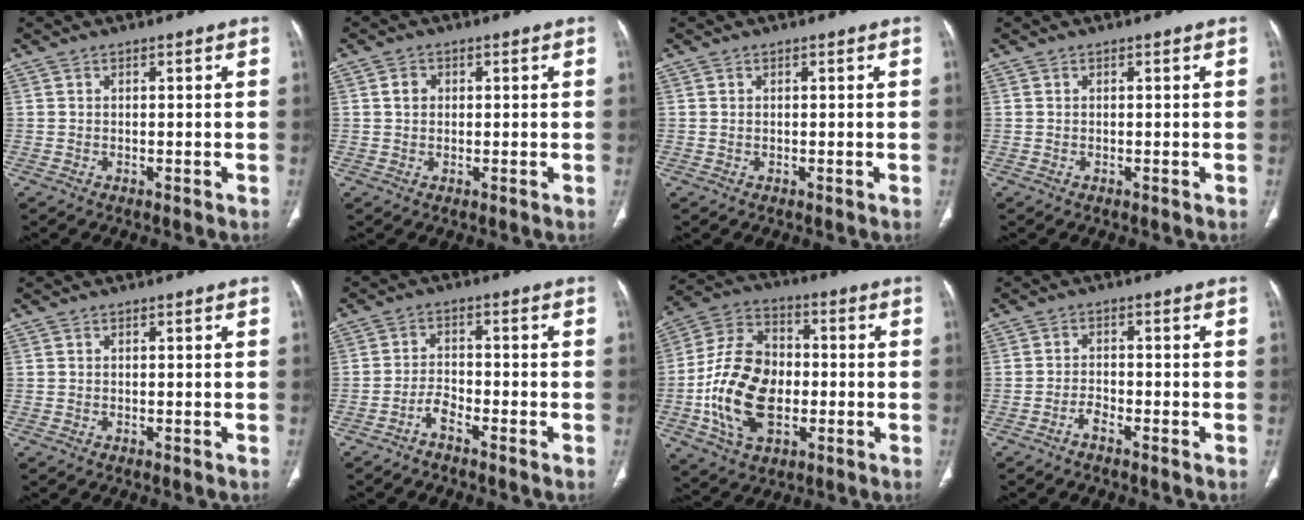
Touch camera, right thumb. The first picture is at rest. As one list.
[{"total": 2.1, "force": [0.4, 1.8, 1.1], "torque": [-0.009, 0.004, 0.005]}, {"total": 0.0}, {"total": 0.0}, {"total": 0.0}, {"total": 2.9, "force": [-2.3, 0.8, 1.6], "torque": [-0.031, 0.020, -0.048]}, {"total": 17.8, "force": [-3.0, 11.8, 13.0], "torque": [-0.226, 0.021, -0.051]}, {"total": 2.0, "force": [-1.7, 0.5, 1.1], "torque": [-0.024, 0.013, -0.034]}]